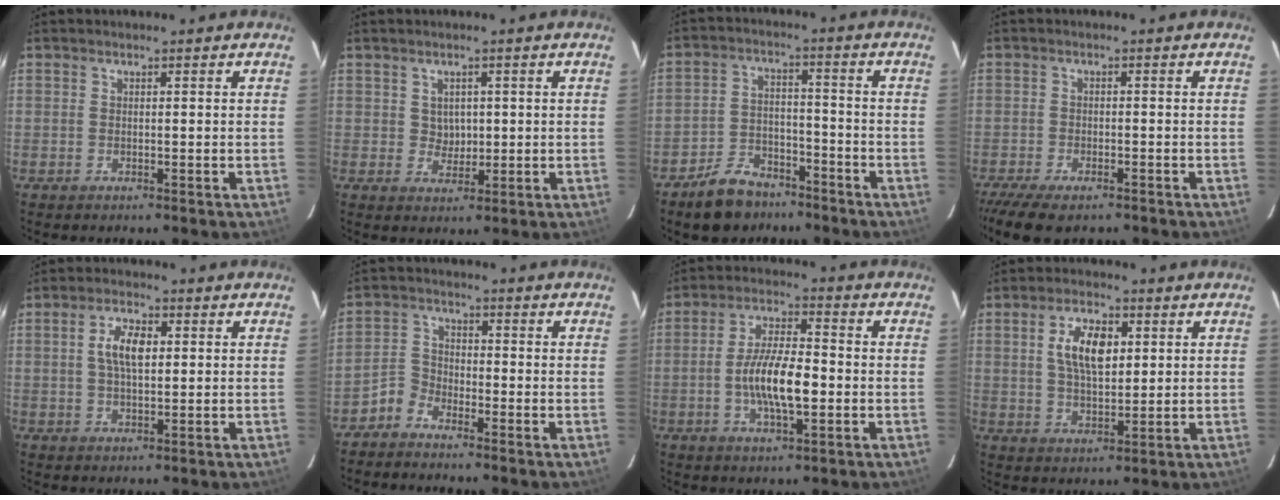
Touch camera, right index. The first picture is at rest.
{"total": 2.8, "force": [0.6, 2.7, 0.8], "torque": [-0.011, 0.006, 0.013]}
{"total": 9.6, "force": [-7.3, 5.3, 3.5], "torque": [-0.086, 0.020, -0.109]}
{"total": 9.4, "force": [-7.6, 3.0, 4.7], "torque": [-0.117, -0.030, -0.131]}
{"total": 5.7, "force": [1.0, 2.6, 4.9], "torque": [-0.092, 0.010, 0.021]}
{"total": 3.7, "force": [-3.0, 2.1, 0.6], "torque": [-0.008, 0.016, -0.068]}
{"total": 10.4, "force": [-2.1, 3.2, 9.7], "torque": [-0.187, 0.002, -0.037]}
{"total": 8.5, "force": [2.3, 4.1, 7.1], "torque": [-0.132, 0.010, 0.043]}